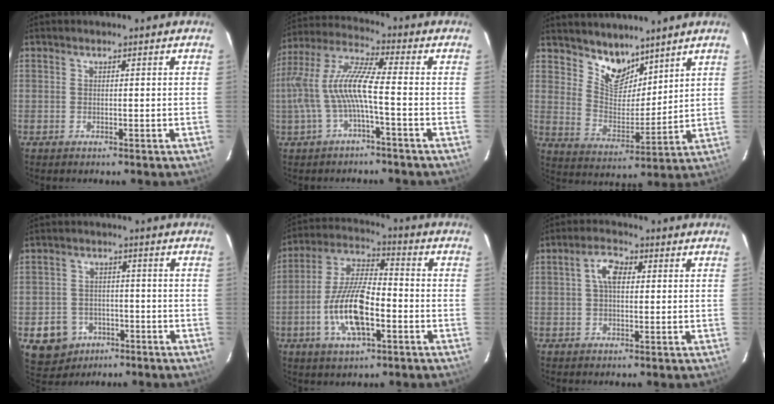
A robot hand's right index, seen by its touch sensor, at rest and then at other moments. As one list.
[{"total": 11.1, "force": [-2.4, 1.6, 10.7], "torque": [-0.225, 0.007, -0.039]}, {"total": 9.2, "force": [7.2, 4.6, 3.2], "torque": [-0.055, 0.001, 0.138]}, {"total": 8.7, "force": [-4.3, 7.2, 2.2], "torque": [-0.069, 0.019, -0.054]}, {"total": 14.0, "force": [-4.5, 5.3, 12.2], "torque": [-0.255, -0.001, -0.085]}, {"total": 4.4, "force": [0.7, 2.5, 3.6], "torque": [-0.069, 0.016, 0.013]}]